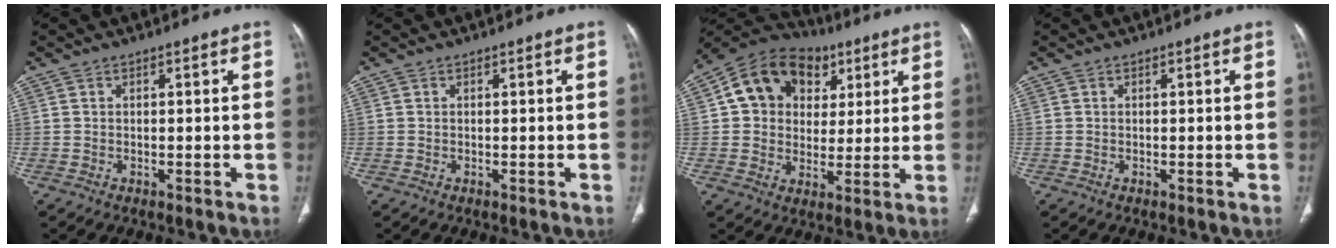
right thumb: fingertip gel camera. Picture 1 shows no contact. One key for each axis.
{"total": 0.0}
{"total": 16.2, "fx": 5.7, "fy": 12.8, "fz": 8.2, "tx": -0.102, "ty": 0.012, "tz": 0.088}
{"total": 0.0}